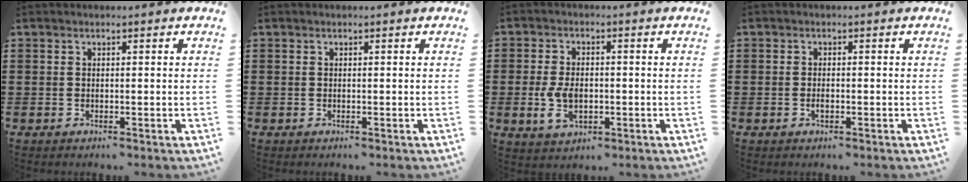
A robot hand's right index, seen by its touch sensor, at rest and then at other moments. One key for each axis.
{"total": 0.0}
{"total": 5.3, "fx": -0.9, "fy": 3.3, "fz": 4.0, "tx": -0.098, "ty": -0.005, "tz": -0.018}
{"total": 1.2, "fx": -0.3, "fy": 0.3, "fz": 1.1, "tx": -0.022, "ty": -0.007, "tz": -0.004}